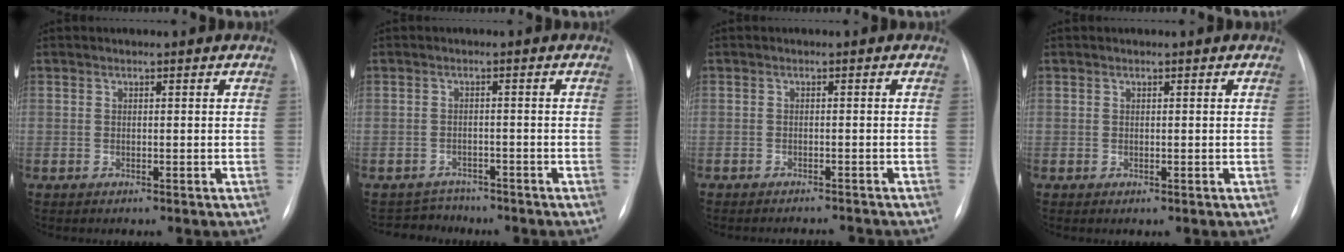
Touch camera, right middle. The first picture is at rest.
{"total": 3.6, "force": [-3.0, 1.5, -1.3], "torque": [0.020, 0.008, -0.050]}
{"total": 4.0, "force": [-4.0, 0.3, 0.2], "torque": [0.005, -0.003, -0.052]}
{"total": 0.0}